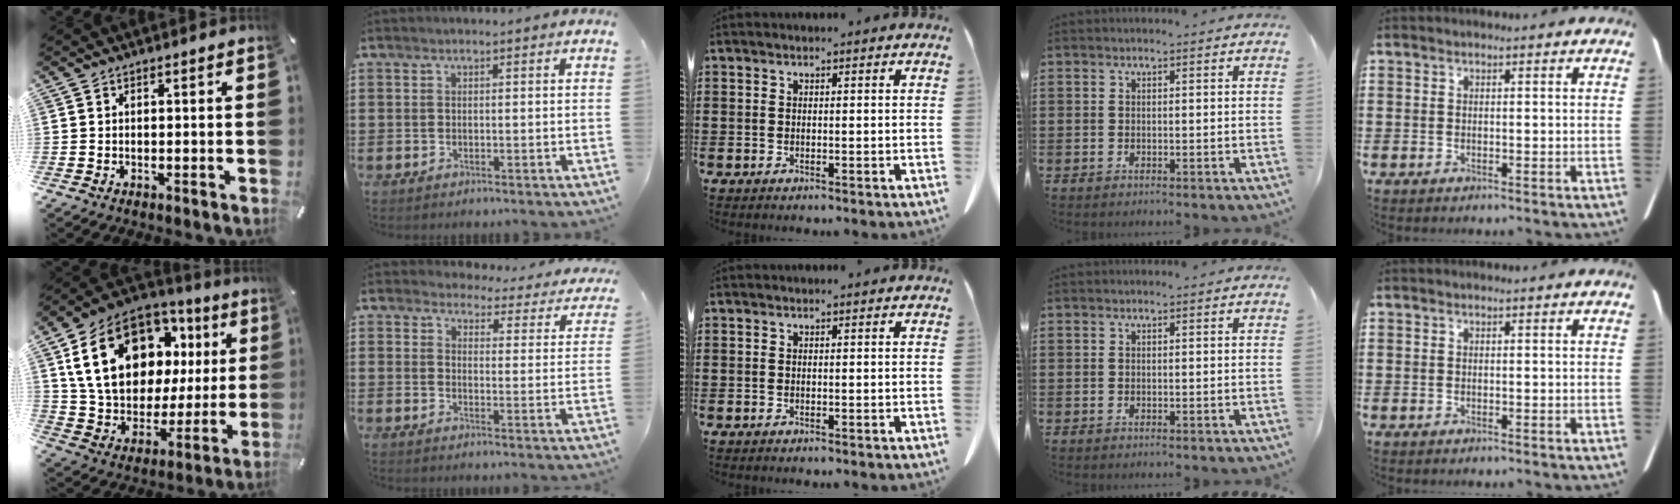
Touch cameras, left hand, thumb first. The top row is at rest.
{"thumb": {"total": 21.9, "force": [8.3, 15.5, 13.1], "torque": [-0.235, -0.029, 0.151]}, "index": {"total": 3.9, "force": [3.8, 0.6, 0.6], "torque": [-0.027, -0.031, 0.061]}}